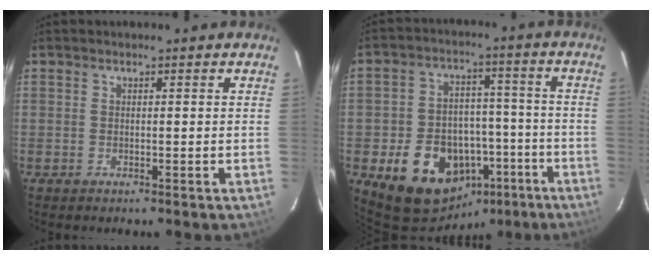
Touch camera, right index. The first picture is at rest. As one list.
[{"total": 18.9, "force": [-9.9, 13.3, 8.9], "torque": [-0.180, 0.038, -0.111]}]